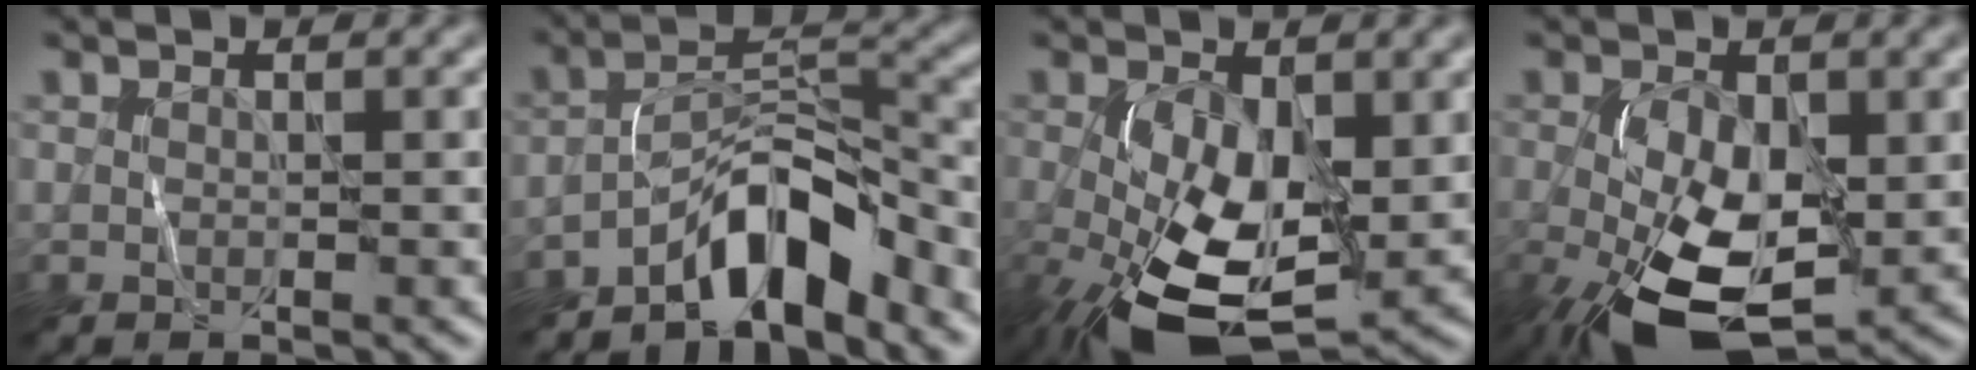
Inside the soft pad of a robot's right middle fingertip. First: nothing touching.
{"total": 6.3, "force": [-4.5, 1.9, 4.0], "torque": [-0.062, 0.016, -0.084]}
{"total": 10.9, "force": [-2.0, 5.6, 9.2], "torque": [-0.187, -0.021, -0.034]}
{"total": 10.9, "force": [-3.1, 5.5, 8.8], "torque": [-0.181, -0.020, -0.055]}